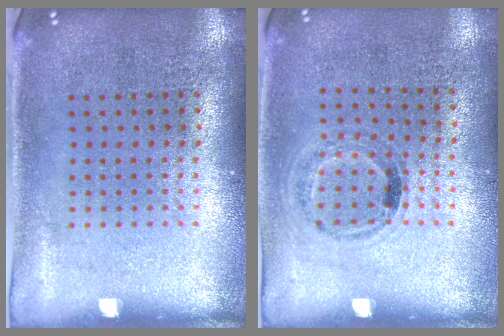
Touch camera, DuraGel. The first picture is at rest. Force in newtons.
{"total": 1.1, "press": 0.8, "slide": 0.7}